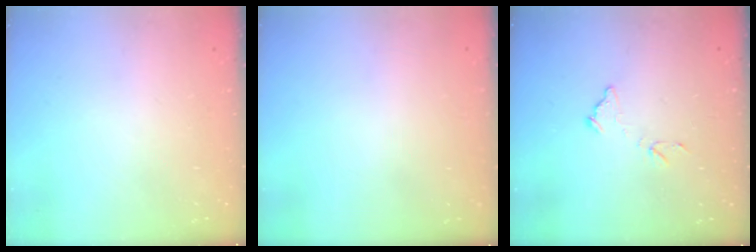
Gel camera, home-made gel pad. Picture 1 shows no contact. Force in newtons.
{"total": 3.0, "press": 3.0, "slide": 0.1}
{"total": 8.1, "press": 8.0, "slide": 0.6}